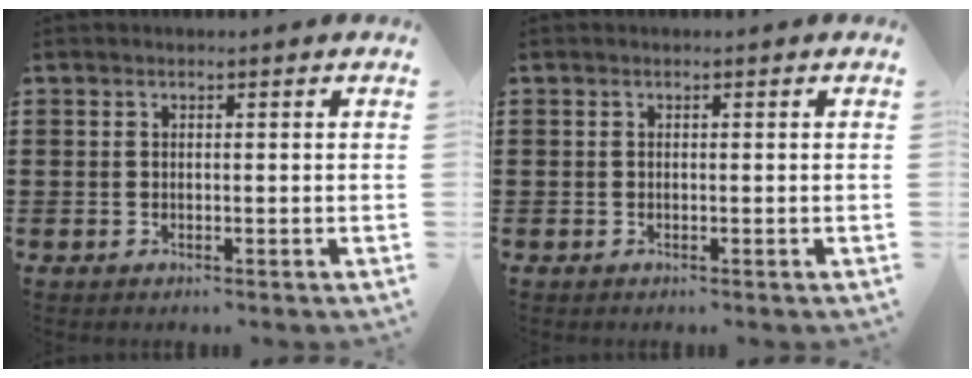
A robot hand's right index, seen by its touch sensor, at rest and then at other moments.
{"total": 0.0}